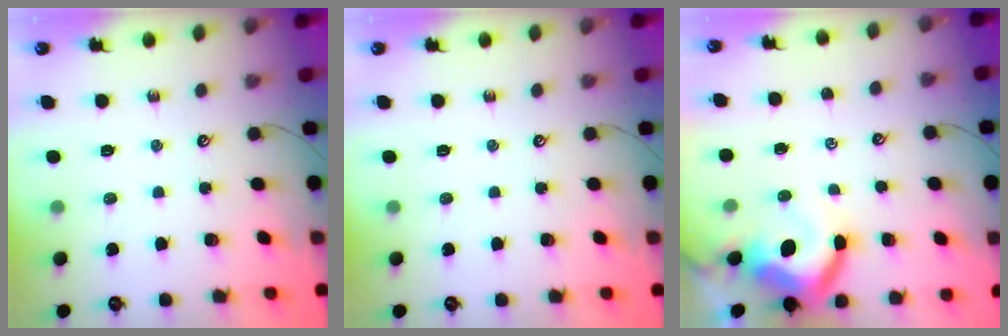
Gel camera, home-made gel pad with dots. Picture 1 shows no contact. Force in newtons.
{"total": 0.0}
{"total": 8.9, "press": 8.7, "slide": 1.5}